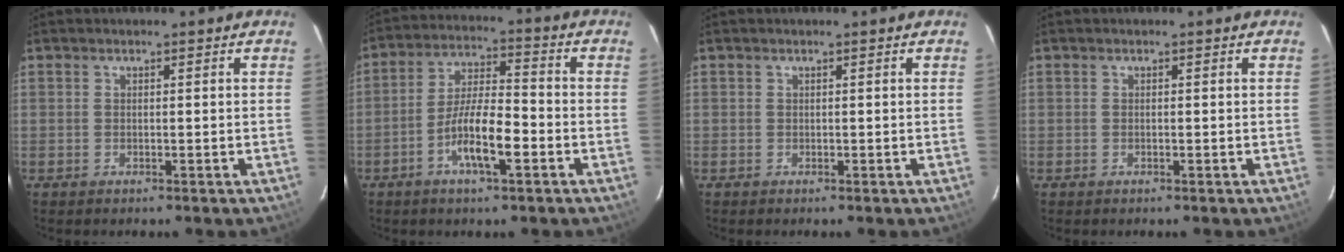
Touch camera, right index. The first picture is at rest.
{"total": 9.6, "force": [-4.0, 2.1, 8.4], "torque": [-0.167, 0.002, -0.074]}
{"total": 0.5, "force": [-0.1, 0.5, -0.1], "torque": [0.000, 0.003, -0.002]}
{"total": 0.0}